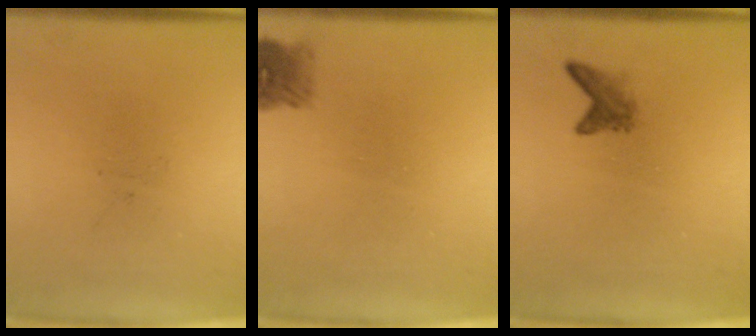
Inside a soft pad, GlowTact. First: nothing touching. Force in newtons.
{"total": 2.1}
{"total": 1.7}